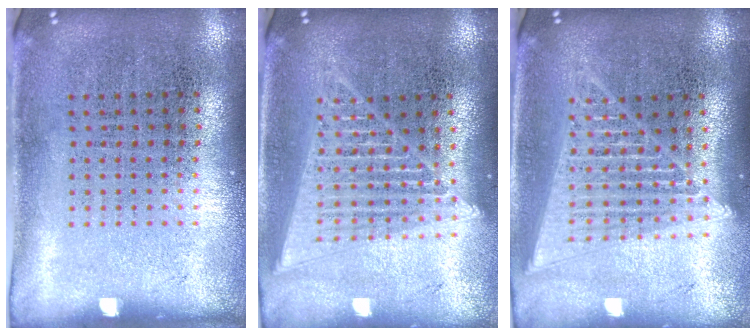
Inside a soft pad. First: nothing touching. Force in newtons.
{"total": 1.8, "press": 1.6, "slide": 0.8}
{"total": 1.8, "press": 1.6, "slide": 0.8}